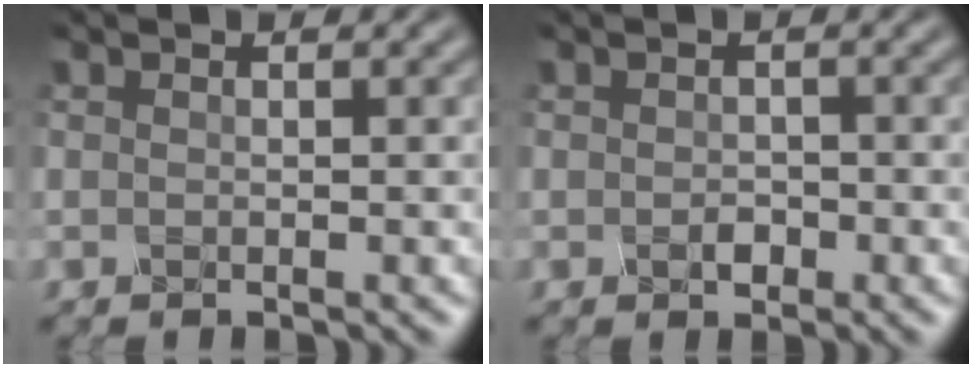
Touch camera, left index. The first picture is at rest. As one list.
[{"total": 1.1, "force": [-0.6, 0.8, 0.5], "torque": [-0.011, -0.002, -0.011]}]